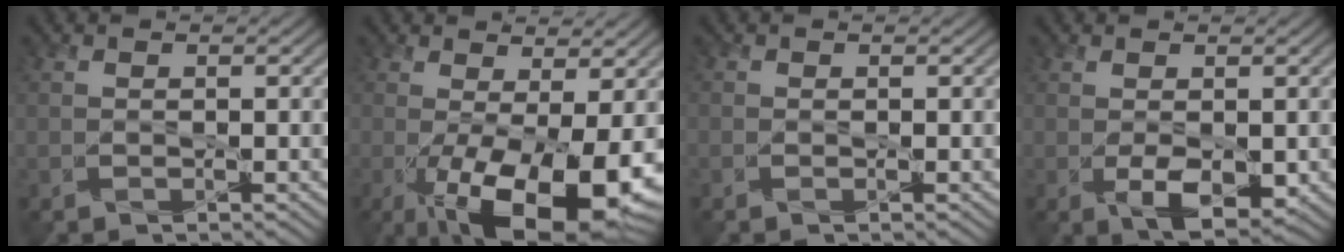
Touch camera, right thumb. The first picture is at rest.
{"total": 12.1, "force": [-3.4, 4.6, 10.7], "torque": [-0.186, -0.021, -0.042]}
{"total": 0.0}
{"total": 3.6, "force": [-0.4, 1.8, 3.1], "torque": [-0.057, -0.005, -0.002]}